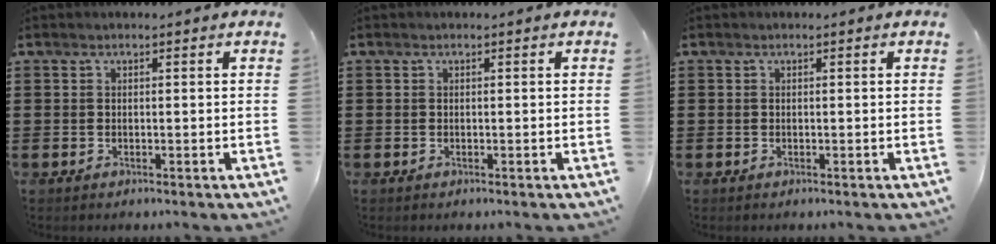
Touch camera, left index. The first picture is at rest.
{"total": 0.0}
{"total": 0.0}